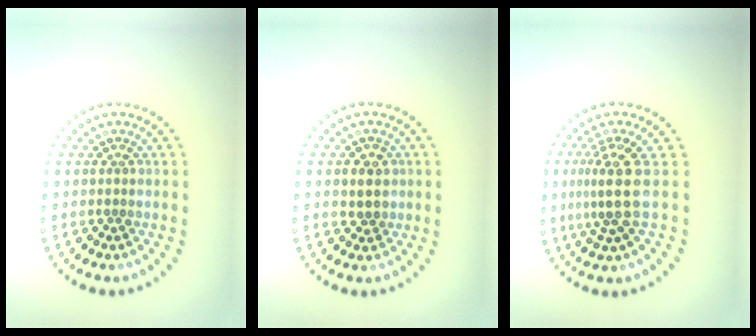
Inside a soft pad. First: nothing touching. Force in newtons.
{"total": 2.0, "press": 1.9, "slide": 0.6}
{"total": 3.5, "press": 2.6, "slide": 2.4}